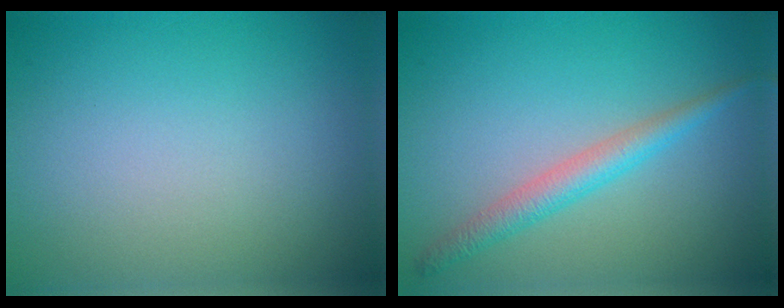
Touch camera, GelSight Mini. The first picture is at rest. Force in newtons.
{"total": 2.6, "press": 2.6, "slide": 0.1}